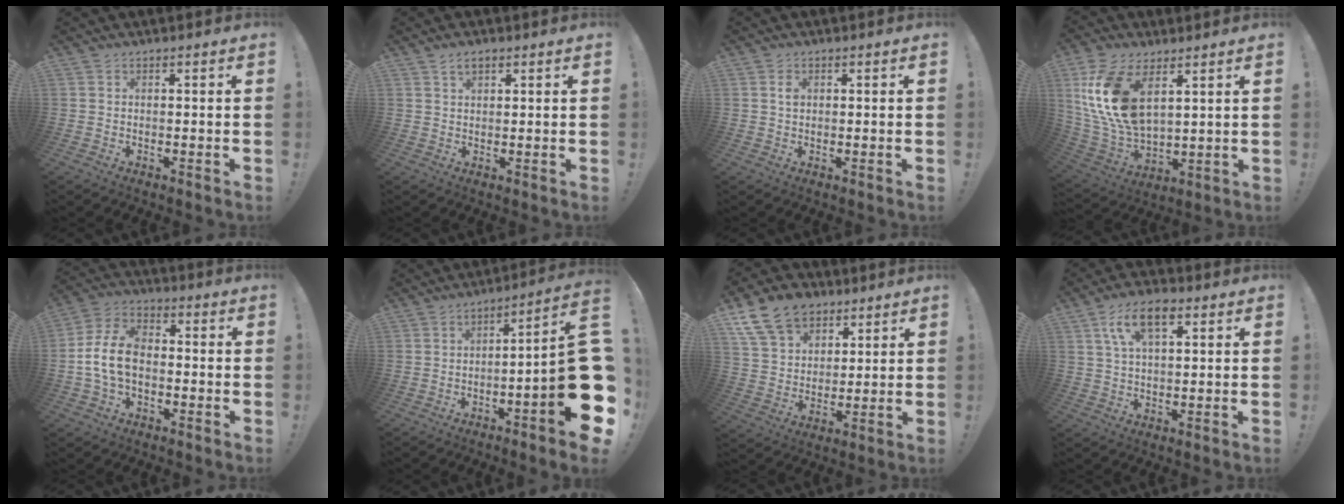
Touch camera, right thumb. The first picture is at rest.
{"total": 2.9, "force": [1.7, 1.4, 1.9], "torque": [-0.032, 0.000, 0.029]}
{"total": 1.7, "force": [0.4, 1.3, 1.1], "torque": [-0.014, 0.000, 0.005]}
{"total": 17.8, "force": [7.5, 9.9, 12.7], "torque": [-0.277, -0.036, 0.139]}
{"total": 12.0, "force": [-1.9, 8.2, 8.5], "torque": [-0.166, 0.019, -0.029]}
{"total": 17.4, "force": [-3.9, 1.6, 16.9], "torque": [-0.236, 0.006, -0.062]}
{"total": 15.4, "force": [9.0, 10.8, 6.3], "torque": [-0.104, -0.049, 0.174]}
{"total": 10.3, "force": [4.5, 4.9, 7.9], "torque": [-0.135, 0.007, 0.082]}